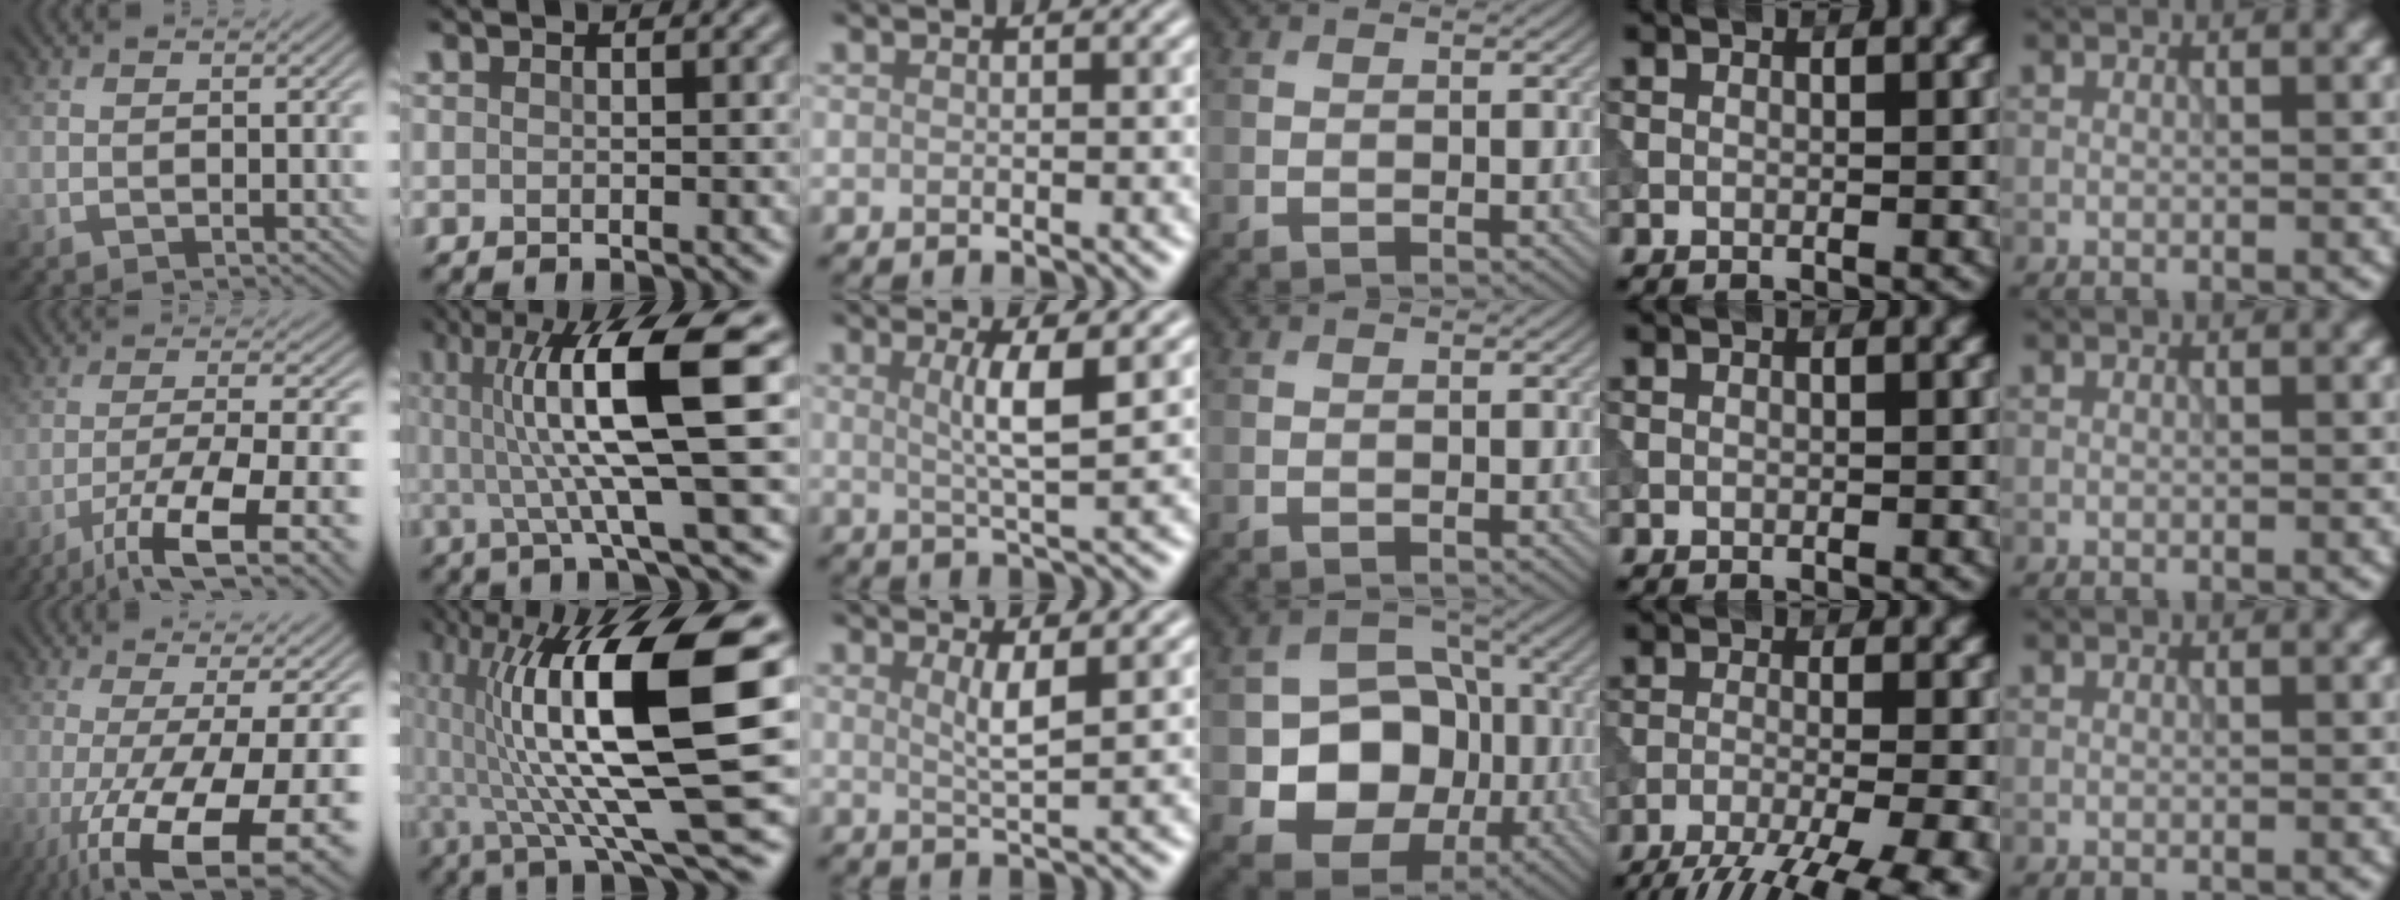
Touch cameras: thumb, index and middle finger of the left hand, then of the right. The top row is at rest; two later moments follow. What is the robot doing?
{"motion": "extract", "object": "tissue"}